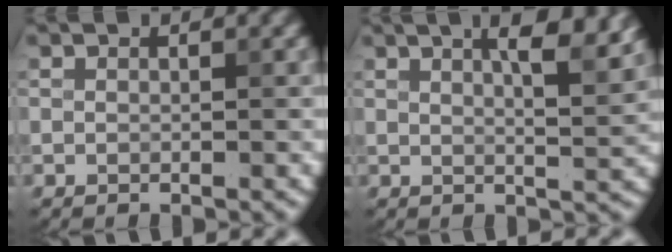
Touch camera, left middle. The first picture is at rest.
{"total": 6.6, "force": [3.5, 2.0, 5.2], "torque": [-0.040, 0.026, 0.029]}